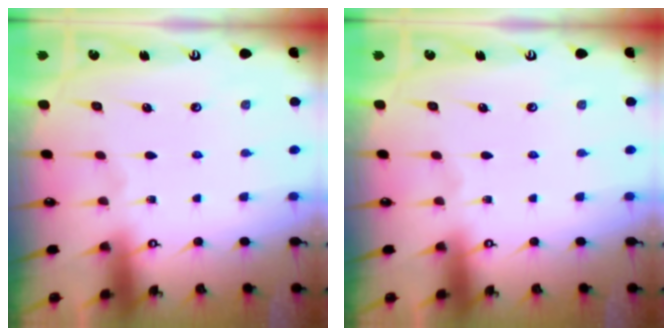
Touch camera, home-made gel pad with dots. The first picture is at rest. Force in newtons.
{"total": 0.0}